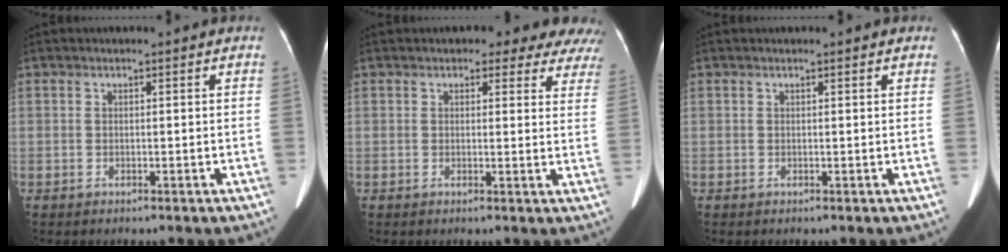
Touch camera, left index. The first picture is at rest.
{"total": 12.2, "force": [11.1, 4.2, 2.5], "torque": [0.017, -0.026, 0.086]}
{"total": 0.9, "force": [0.8, 0.1, 0.4], "torque": [-0.009, 0.006, 0.008]}